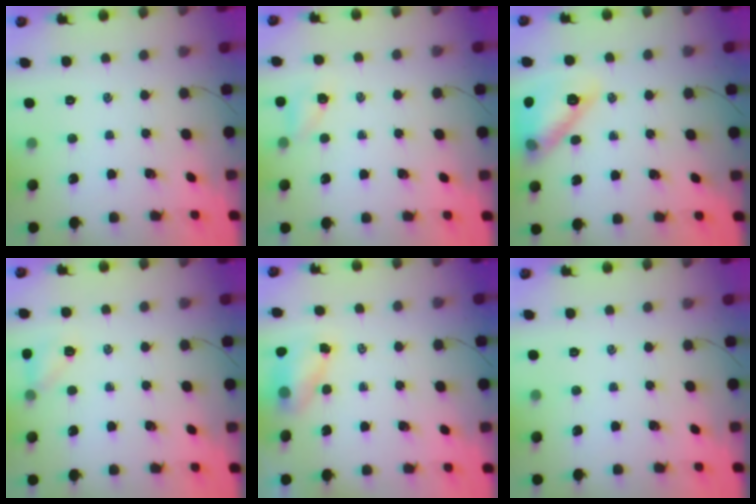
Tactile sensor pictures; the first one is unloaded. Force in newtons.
{"total": 3.9, "press": 3.7, "slide": 1.2}
{"total": 14.7, "press": 14.6, "slide": 1.9}
{"total": 5.8, "press": 5.7, "slide": 1.3}
{"total": 5.0, "press": 5.0, "slide": 0.6}
{"total": 0.0}